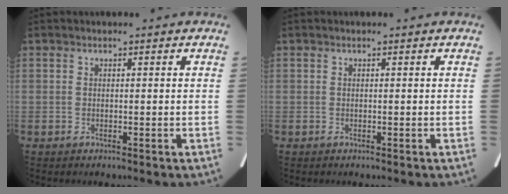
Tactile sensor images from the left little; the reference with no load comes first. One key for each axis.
{"total": 0.0}